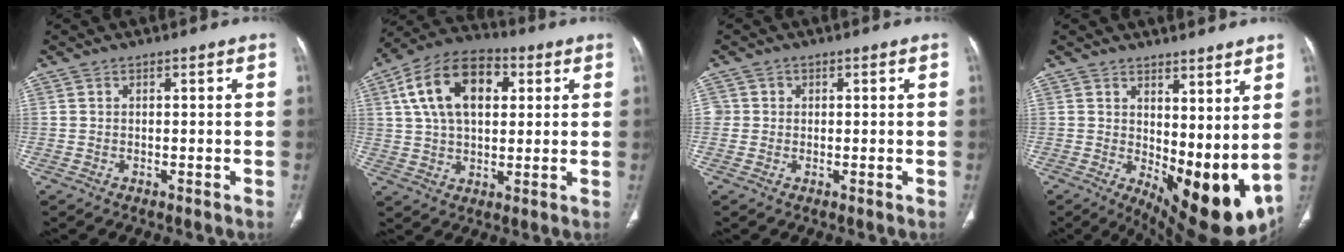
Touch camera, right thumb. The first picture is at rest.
{"total": 16.1, "force": [4.6, 9.9, 11.9], "torque": [-0.189, 0.012, 0.073]}
{"total": 2.0, "force": [0.1, 2.0, 0.2], "torque": [0.012, 0.006, 0.001]}
{"total": 15.4, "force": [2.3, 6.9, 13.6], "torque": [-0.183, -0.045, 0.054]}